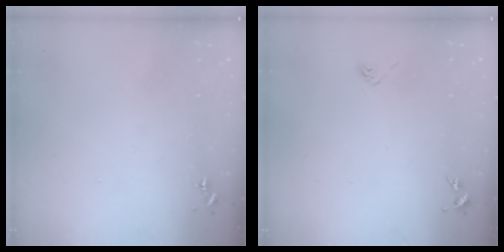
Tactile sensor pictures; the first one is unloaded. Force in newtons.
{"total": 3.0, "press": 2.9, "slide": 0.9}